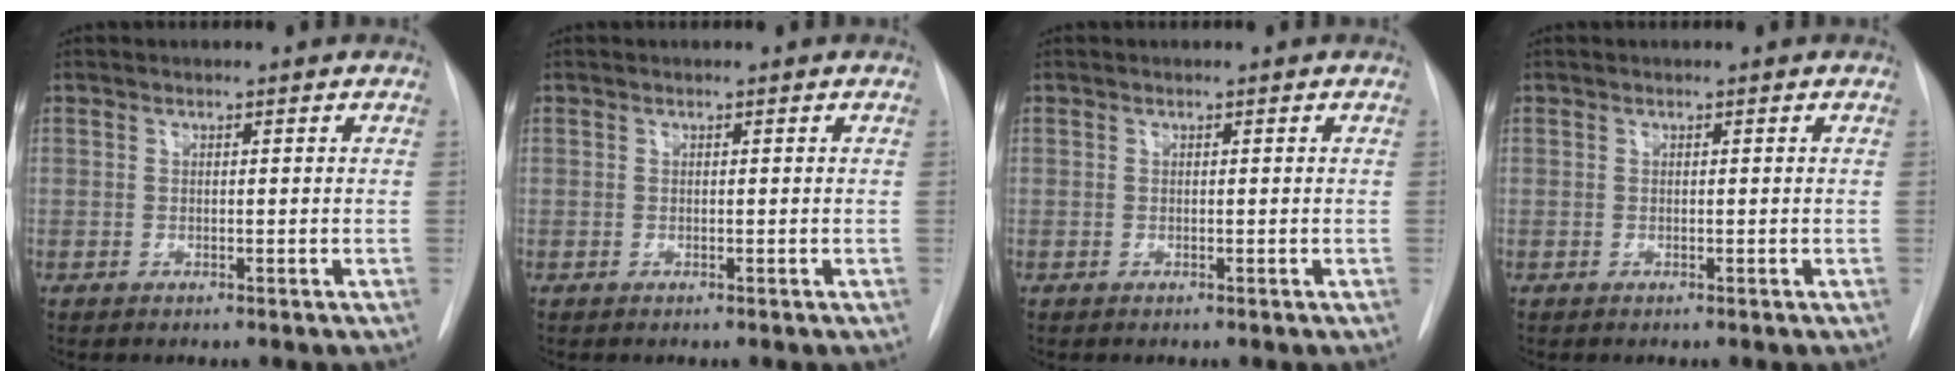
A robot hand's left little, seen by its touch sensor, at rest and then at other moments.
{"total": 0.0}
{"total": 0.0}
{"total": 0.0}